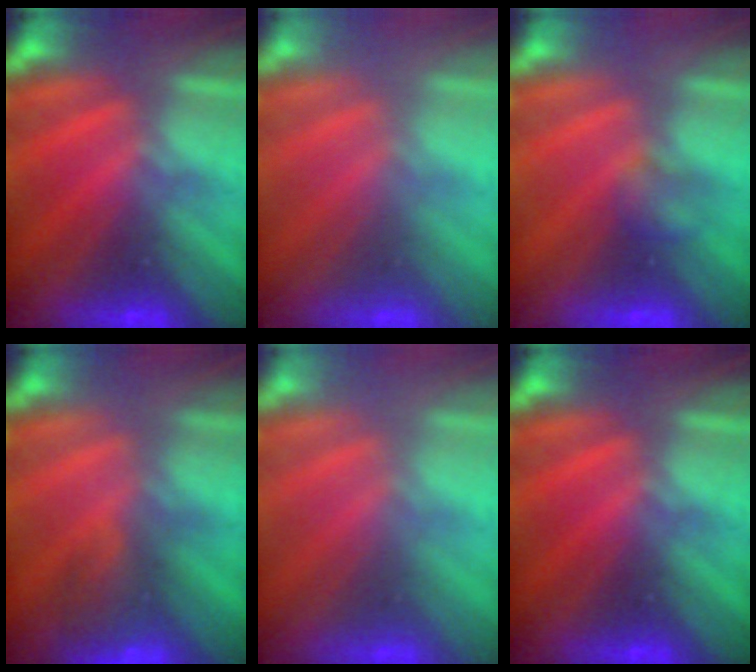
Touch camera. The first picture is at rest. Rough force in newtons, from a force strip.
{"total": 2.8}
{"total": 1.2}
{"total": 8.7}
{"total": 2.8}
{"total": 0.0}